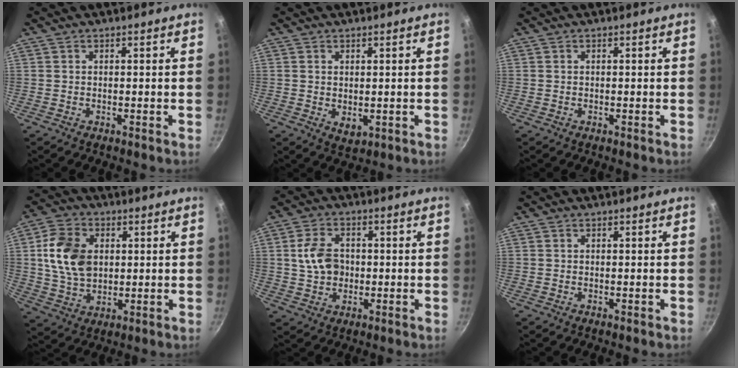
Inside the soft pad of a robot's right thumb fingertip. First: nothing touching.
{"total": 2.7, "force": [0.4, 1.7, 2.0], "torque": [-0.029, -0.011, 0.009]}
{"total": 0.0}
{"total": 12.6, "force": [2.1, 8.9, 8.7], "torque": [-0.144, 0.000, 0.040]}
{"total": 7.7, "force": [0.4, 5.8, 5.1], "torque": [-0.080, 0.010, 0.004]}
{"total": 0.0}